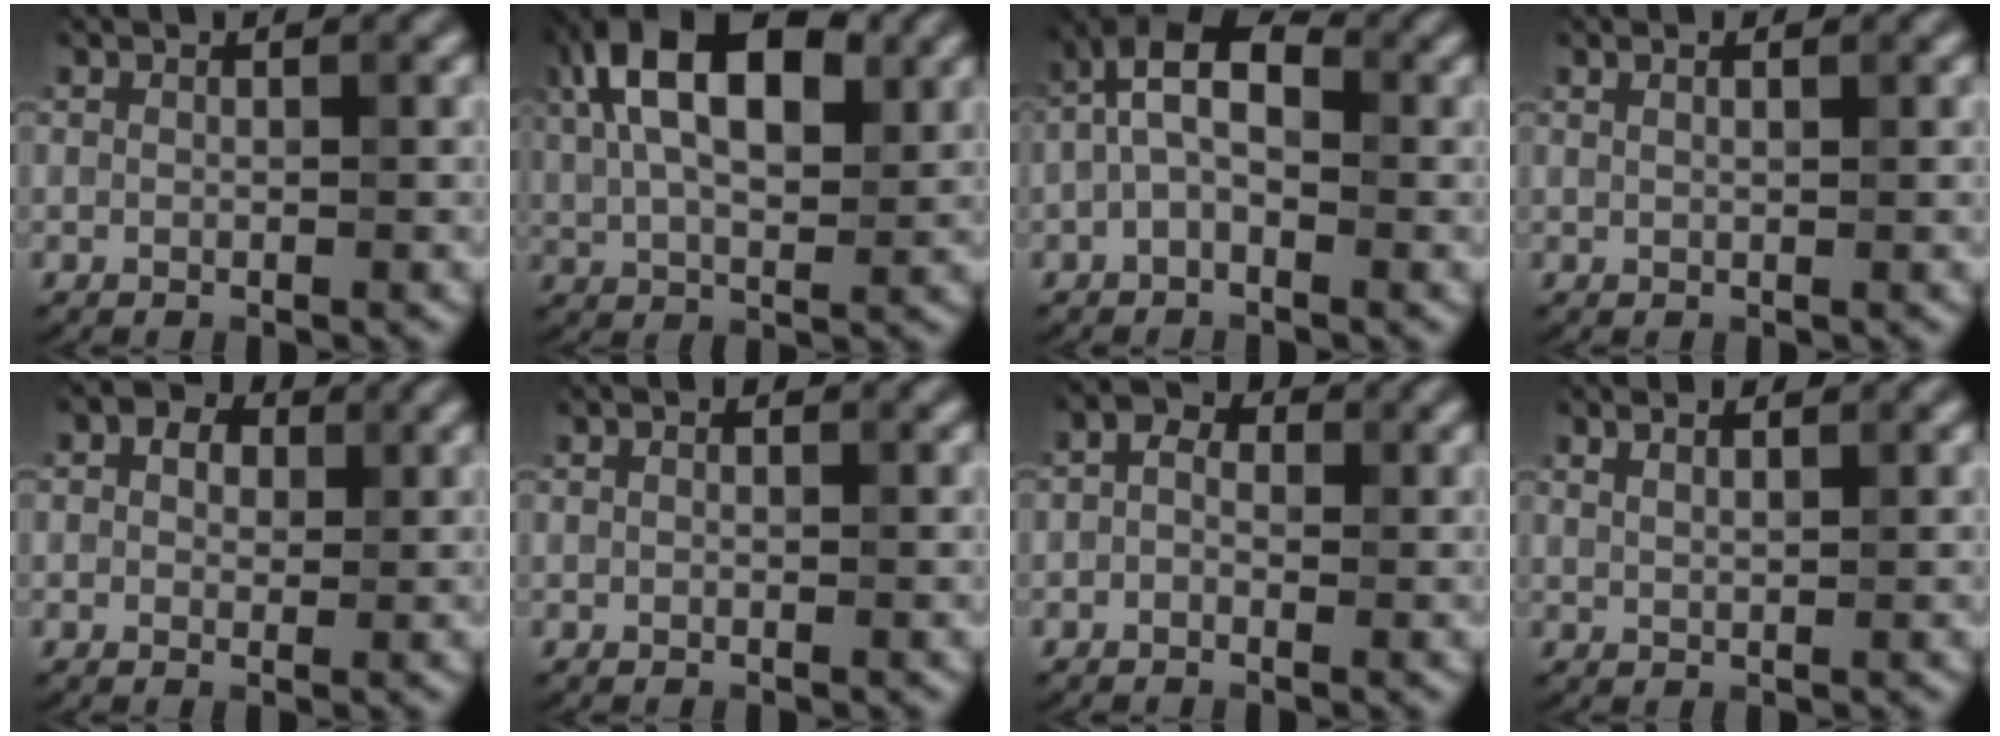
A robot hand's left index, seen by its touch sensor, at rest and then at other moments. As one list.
[{"total": 12.4, "force": [4.4, 6.6, 9.6], "torque": [-0.163, 0.037, 0.057]}, {"total": 5.6, "force": [-0.1, 3.0, 4.7], "torque": [-0.093, 0.020, -0.016]}, {"total": 1.2, "force": [0.8, 0.4, 0.8], "torque": [-0.009, -0.007, 0.009]}, {"total": 3.0, "force": [1.3, 2.1, 1.7], "torque": [-0.023, 0.007, 0.001]}, {"total": 0.7, "force": [0.3, 0.5, 0.5], "torque": [-0.005, -0.006, 0.001]}, {"total": 1.8, "force": [-0.2, 1.4, 1.2], "torque": [-0.016, 0.003, -0.018]}, {"total": 1.5, "force": [1.1, 0.4, 0.9], "torque": [-0.014, -0.002, 0.018]}]